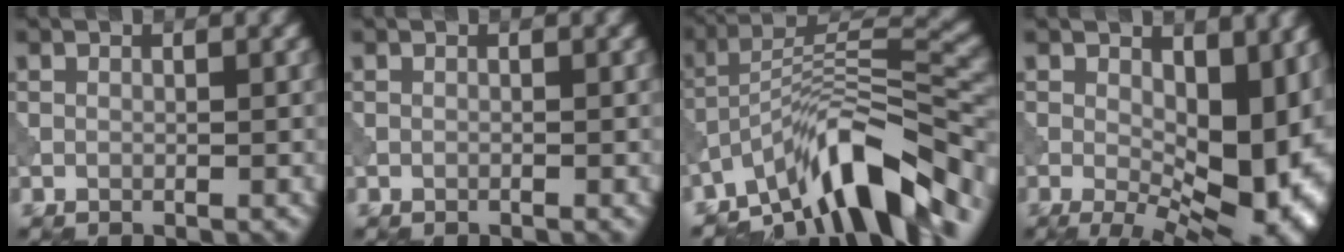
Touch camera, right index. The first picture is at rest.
{"total": 0.0}
{"total": 11.1, "force": [-7.6, 3.1, 7.6], "torque": [-0.114, 0.015, -0.145]}
{"total": 14.0, "force": [0.0, 7.5, 11.9], "torque": [-0.136, -0.013, 0.019]}